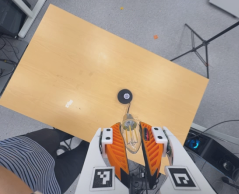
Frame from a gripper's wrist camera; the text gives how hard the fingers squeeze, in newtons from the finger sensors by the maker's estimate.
{"total": 22.0, "left": 27.0, "right": 16.9}